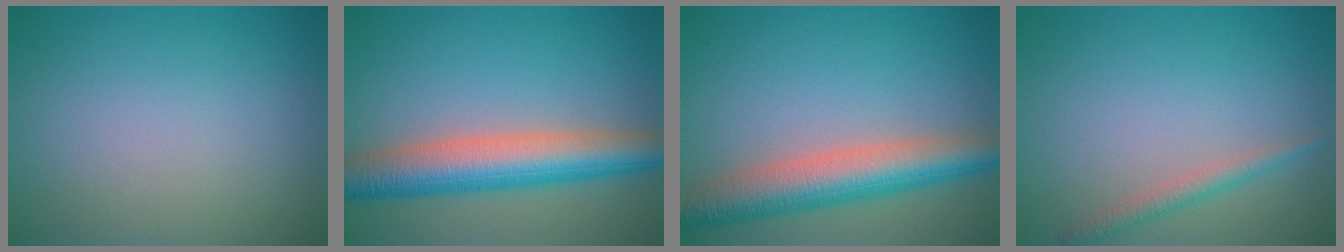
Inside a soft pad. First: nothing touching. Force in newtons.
{"total": 7.6, "press": 7.6, "slide": 0.2}
{"total": 7.1, "press": 7.1, "slide": 0.1}
{"total": 1.6, "press": 1.6, "slide": 0.1}